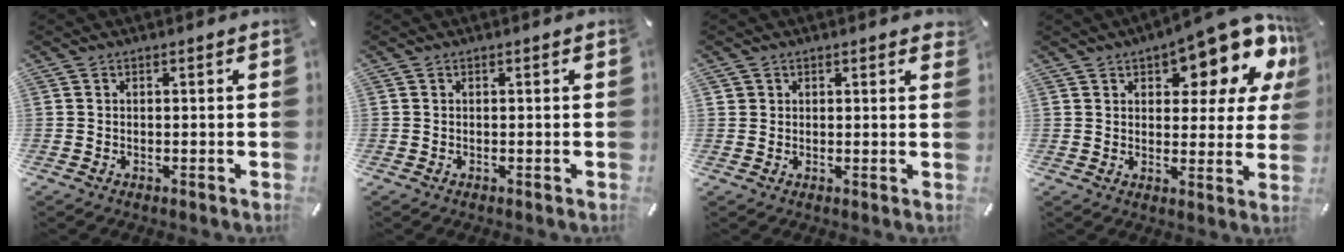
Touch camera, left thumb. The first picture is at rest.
{"total": 0.0}
{"total": 1.4, "force": [1.0, 0.9, 0.2], "torque": [0.011, -0.005, 0.017]}
{"total": 14.5, "force": [9.3, 5.7, 9.5], "torque": [-0.117, -0.073, 0.153]}